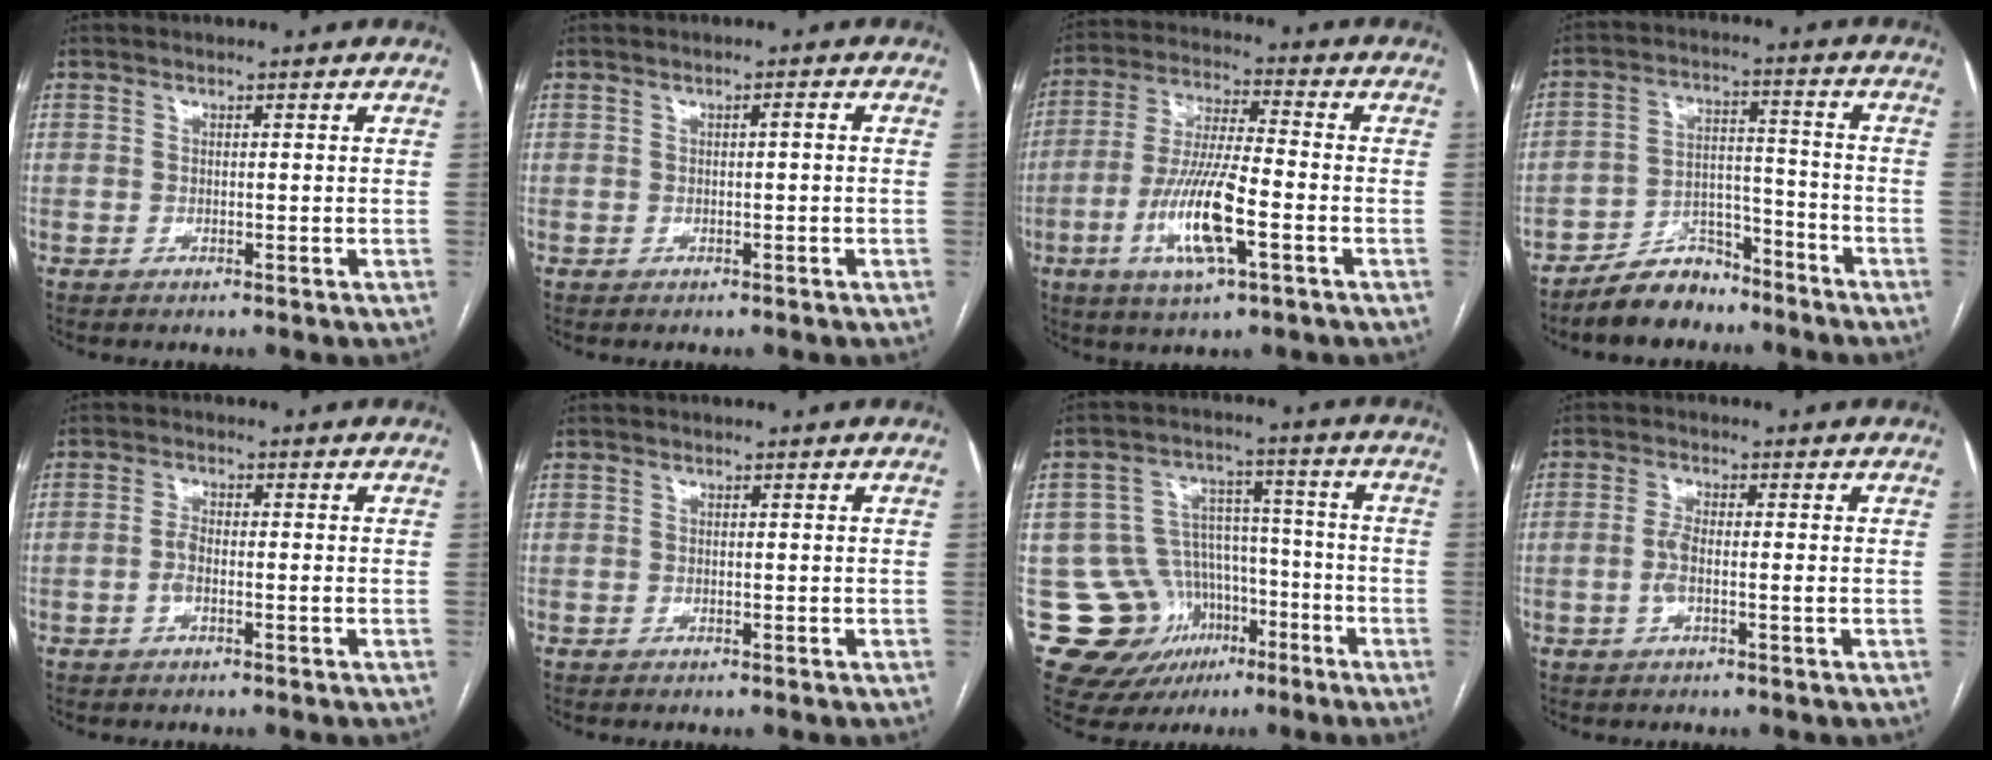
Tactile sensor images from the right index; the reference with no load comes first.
{"total": 0.8, "force": [0.0, 0.1, 0.8], "torque": [-0.012, 0.002, 0.001]}
{"total": 12.6, "force": [-4.3, 2.1, 11.6], "torque": [-0.236, -0.008, -0.077]}
{"total": 8.0, "force": [-6.8, 3.7, 2.0], "torque": [-0.029, 0.020, -0.119]}
{"total": 2.3, "force": [-0.7, 0.7, 2.0], "torque": [-0.045, 0.003, -0.014]}
{"total": 0.0}
{"total": 14.2, "force": [-6.1, 12.2, 3.9], "torque": [-0.065, 0.068, -0.077]}
{"total": 3.0, "force": [-0.6, 0.6, 2.9], "torque": [-0.063, 0.003, -0.013]}